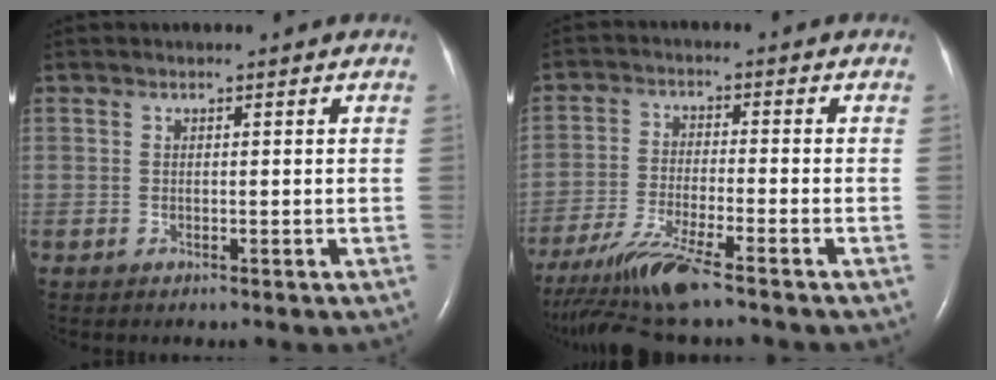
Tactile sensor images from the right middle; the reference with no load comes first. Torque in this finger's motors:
{"motor_torque": [0.33, -0.33, 0.14, 0.06]}